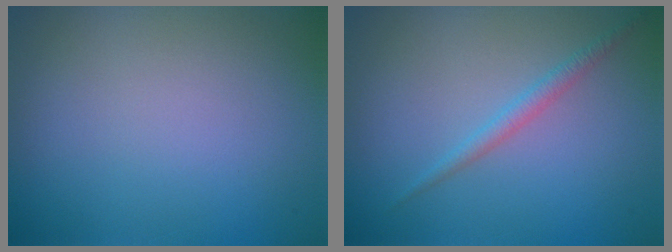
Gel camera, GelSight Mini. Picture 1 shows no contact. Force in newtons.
{"total": 1.4, "press": 1.4, "slide": 0.1}